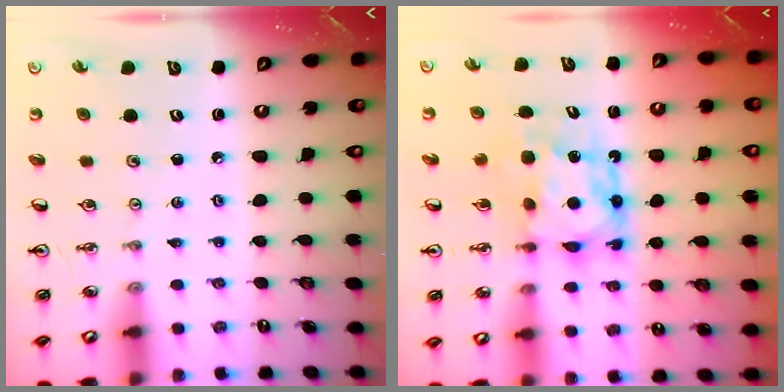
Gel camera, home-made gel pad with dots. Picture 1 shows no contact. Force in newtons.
{"total": 6.7, "press": 6.7, "slide": 1.0}